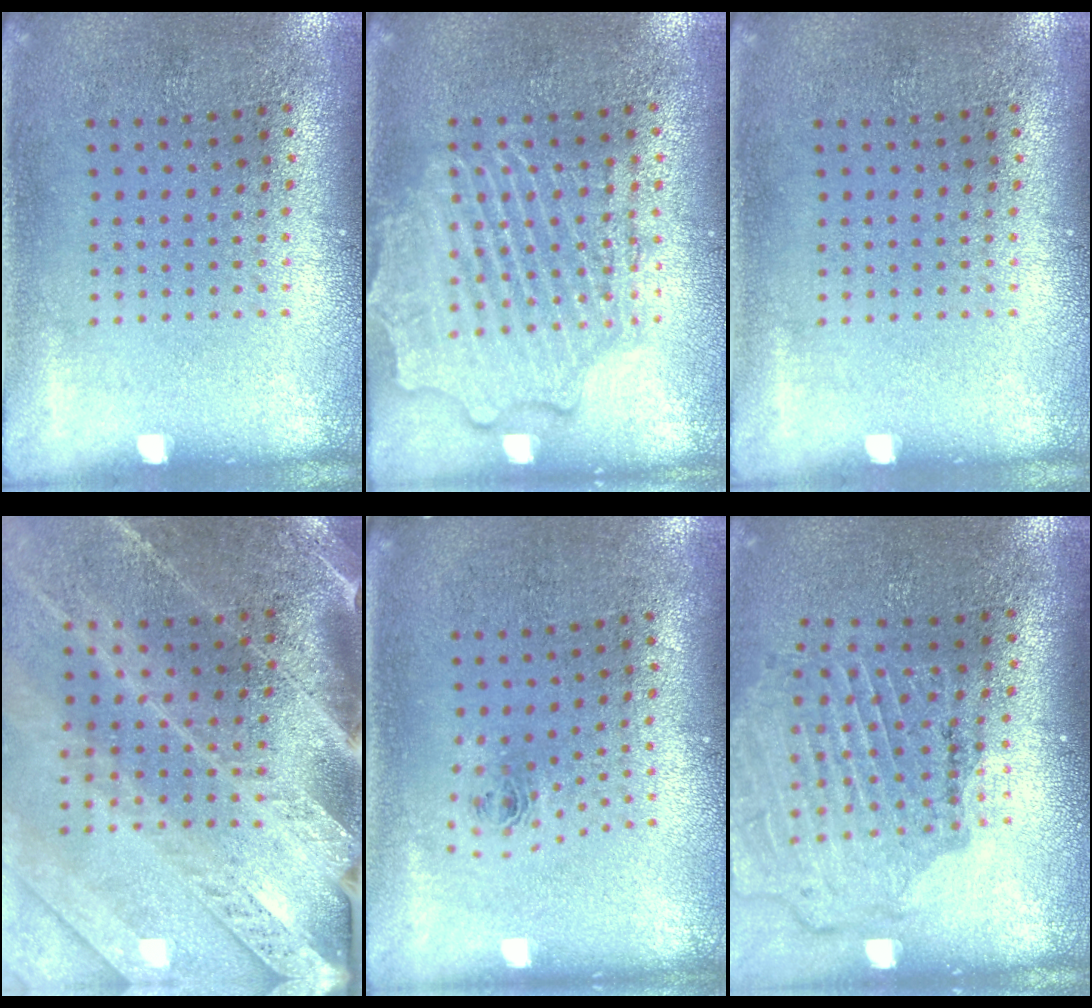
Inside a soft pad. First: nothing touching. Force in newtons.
{"total": 2.2, "press": 2.2, "slide": 0.2}
{"total": 0.0}
{"total": 3.8, "press": 3.2, "slide": 2.1}
{"total": 0.8, "press": 0.3, "slide": 0.7}
{"total": 1.6, "press": 1.6, "slide": 0.1}